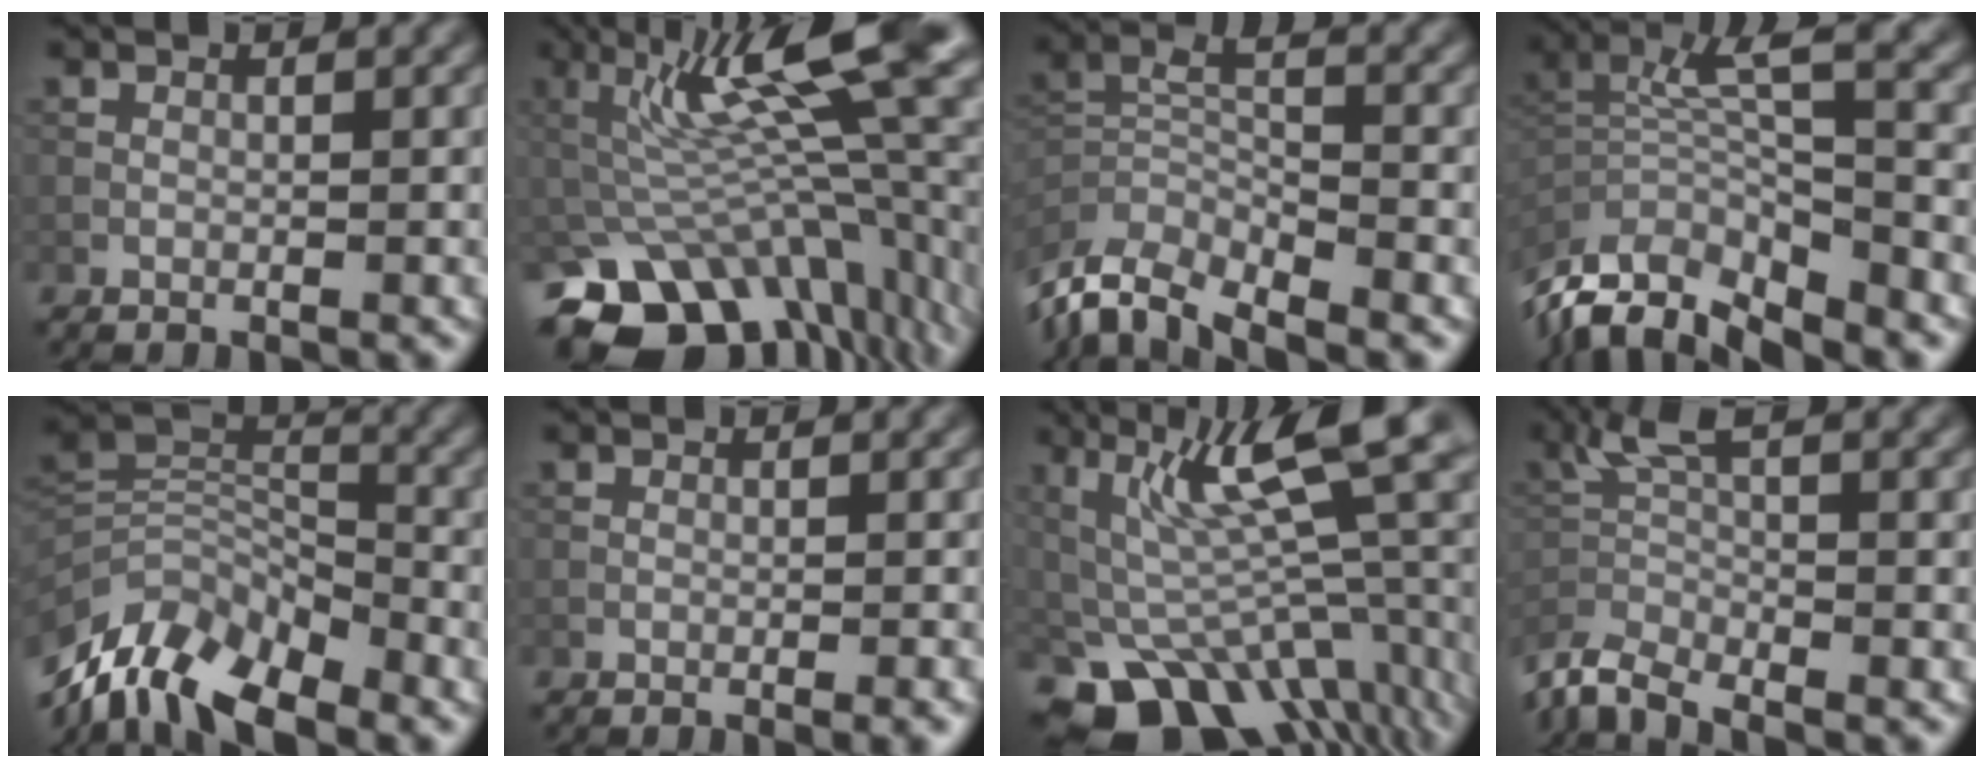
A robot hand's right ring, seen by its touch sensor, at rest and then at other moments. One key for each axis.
{"total": 15.2, "fx": -2.6, "fy": 6.6, "fz": 13.5, "tx": -0.197, "ty": 0.004, "tz": -0.025}
{"total": 8.8, "fx": -6.8, "fy": 2.6, "fz": 5.1, "tx": -0.113, "ty": -0.005, "tz": -0.125}
{"total": 10.0, "fx": -4.2, "fy": 2.9, "fz": 8.6, "tx": -0.166, "ty": 0.005, "tz": -0.061}
{"total": 10.3, "fx": -7.6, "fy": 4.6, "fz": 5.2, "tx": -0.100, "ty": 0.006, "tz": -0.146}
{"total": 1.4, "fx": -0.8, "fy": 0.3, "fz": 1.2, "tx": -0.022, "ty": 0.011, "tz": -0.009}
{"total": 12.1, "fx": 0.0, "fy": 5.4, "fz": 10.8, "tx": -0.190, "ty": -0.005, "tz": 0.036}
{"total": 5.6, "fx": -4.1, "fy": 1.1, "fz": 3.6, "tx": -0.067, "ty": -0.007, "tz": -0.087}